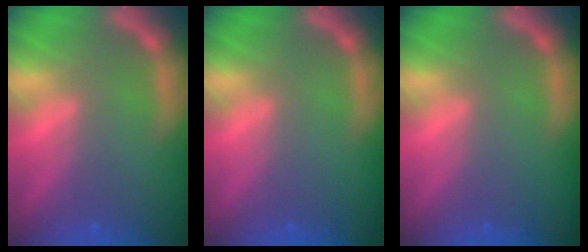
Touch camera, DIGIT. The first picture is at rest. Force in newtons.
{"total": 0.0}
{"total": 0.0}